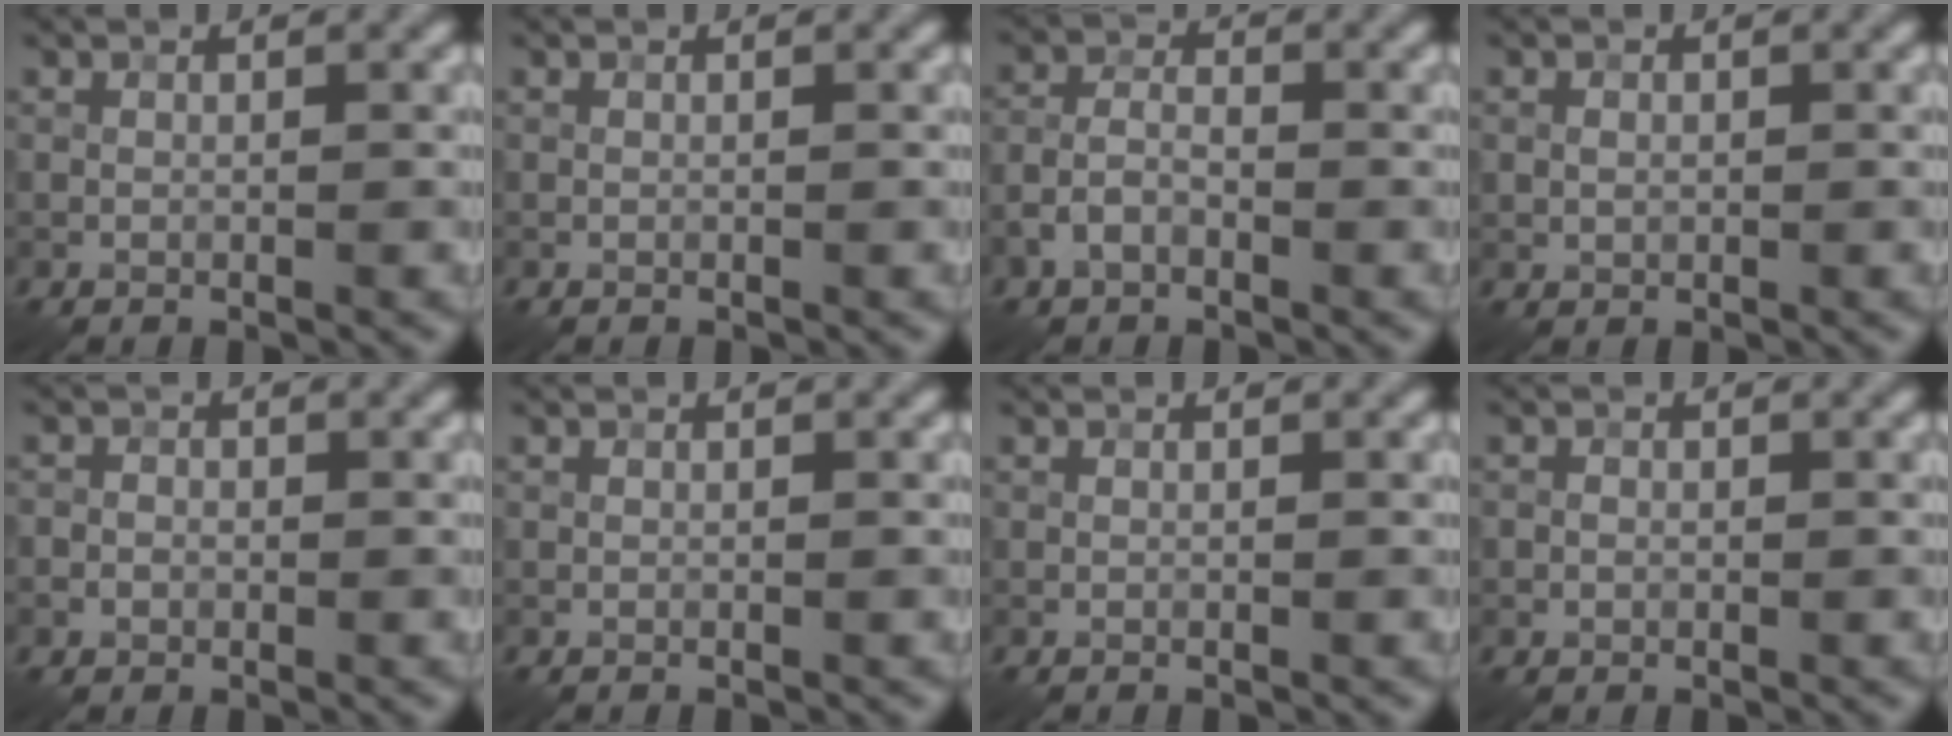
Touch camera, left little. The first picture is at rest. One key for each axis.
{"total": 0.0}
{"total": 2.5, "fx": -1.3, "fy": 1.5, "fz": 1.5, "tx": -0.029, "ty": 0.008, "tz": -0.030}
{"total": 0.9, "fx": 0.1, "fy": 0.8, "fz": 0.4, "tx": -0.006, "ty": -0.002, "tz": 0.000}
{"total": 1.3, "fx": -0.4, "fy": 1.2, "fz": 0.5, "tx": 0.003, "ty": 0.003, "tz": -0.008}
{"total": 0.0}
{"total": 0.0}
{"total": 0.7, "fx": -0.1, "fy": 0.6, "fz": 0.2, "tx": 0.000, "ty": -0.001, "tz": -0.005}